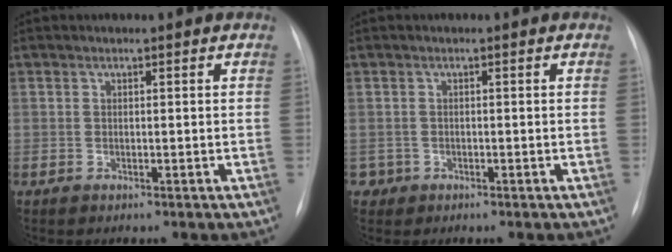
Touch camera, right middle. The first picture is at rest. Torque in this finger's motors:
{"motor_torque": [0.30, -0.38, -0.06, -0.01]}